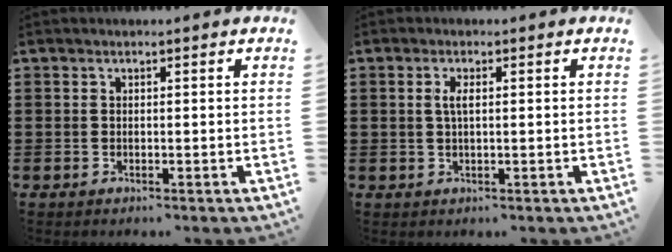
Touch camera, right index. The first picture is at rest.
{"total": 1.9, "force": [0.3, 0.5, 1.8], "torque": [-0.035, 0.003, 0.003]}